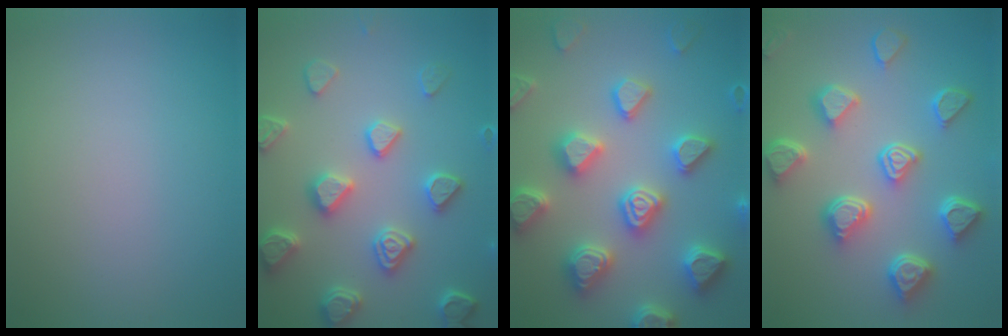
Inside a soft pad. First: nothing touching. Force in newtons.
{"total": 5.0, "press": 4.7, "slide": 1.6}
{"total": 7.4, "press": 7.2, "slide": 1.6}
{"total": 7.0, "press": 5.6, "slide": 4.1}